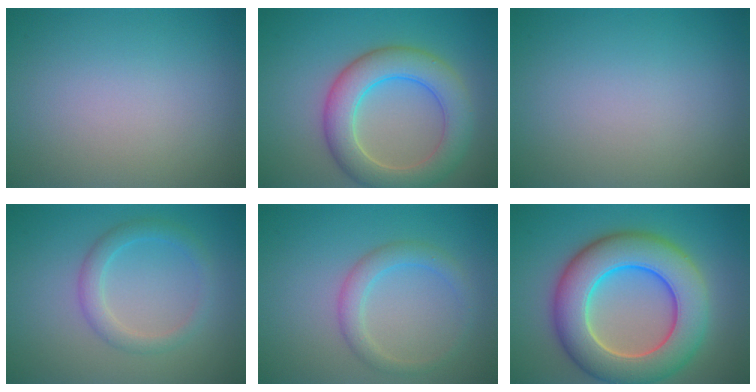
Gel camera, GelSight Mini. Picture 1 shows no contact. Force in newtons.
{"total": 6.5, "press": 6.5, "slide": 0.3}
{"total": 0.0}
{"total": 2.5, "press": 2.4, "slide": 0.2}
{"total": 2.5, "press": 2.5, "slide": 0.0}
{"total": 10.6, "press": 10.6, "slide": 0.5}